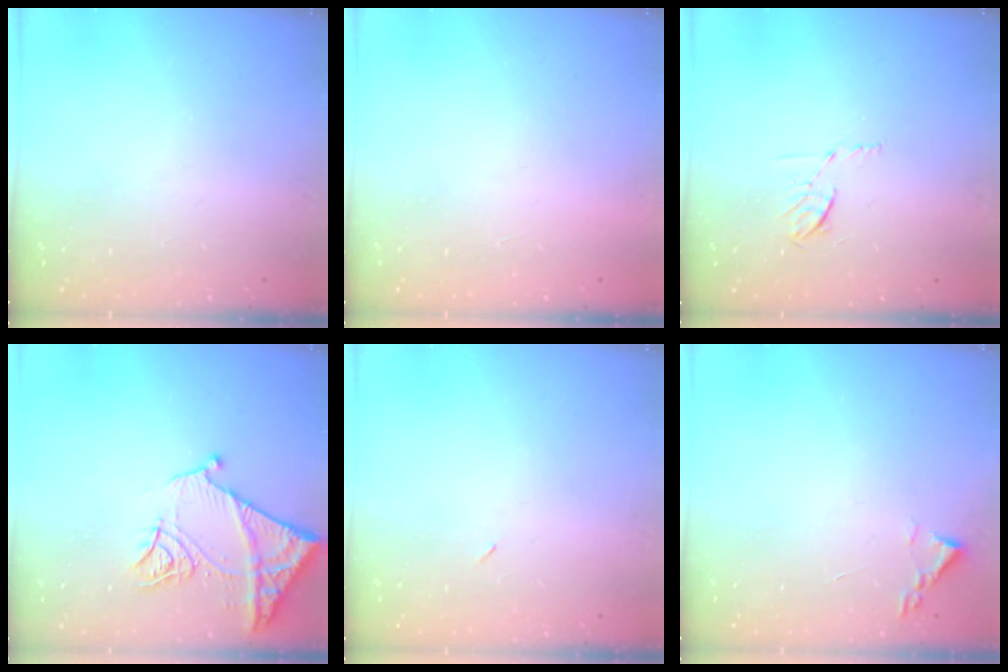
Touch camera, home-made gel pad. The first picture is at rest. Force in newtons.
{"total": 1.7, "press": 1.7, "slide": 0.1}
{"total": 5.2, "press": 5.1, "slide": 0.9}
{"total": 11.9, "press": 11.8, "slide": 1.4}
{"total": 2.2, "press": 1.8, "slide": 1.2}
{"total": 1.8, "press": 1.7, "slide": 0.2}